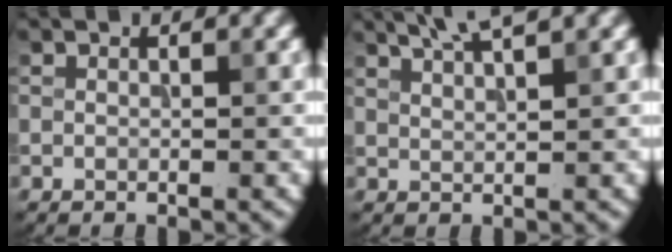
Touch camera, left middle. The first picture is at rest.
{"total": 4.1, "force": [3.2, 0.9, 2.5], "torque": [-0.018, 0.021, 0.028]}